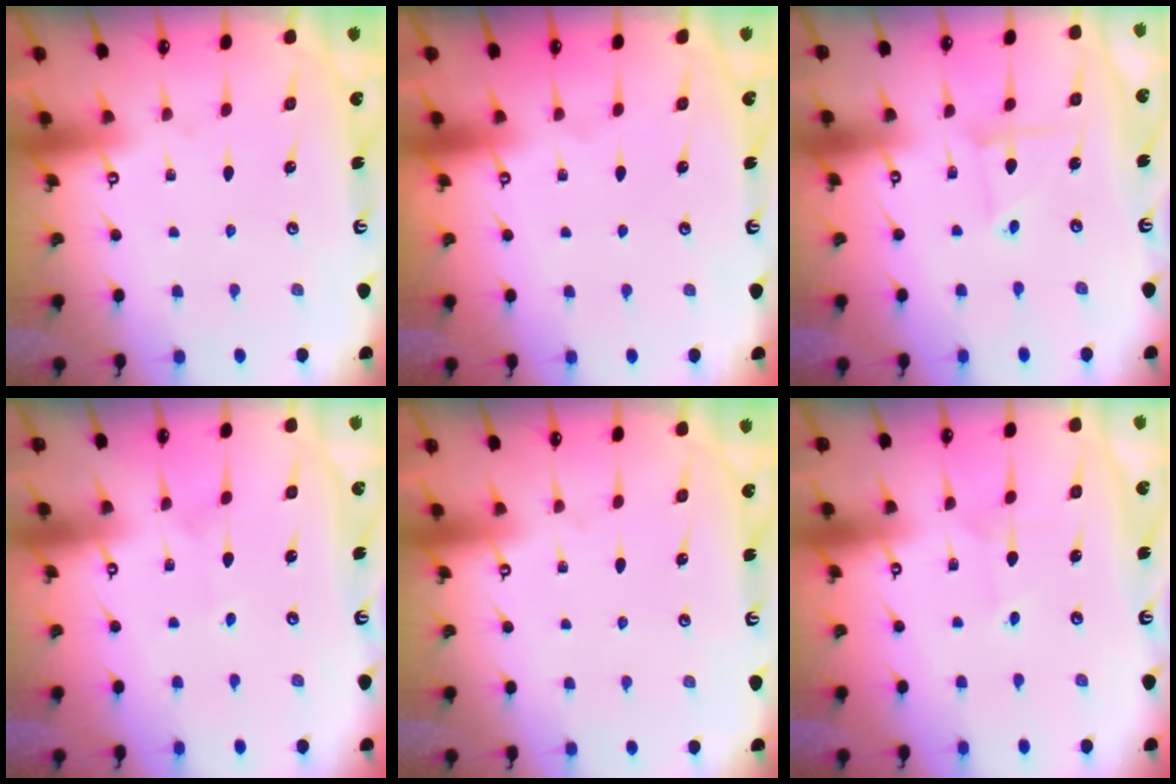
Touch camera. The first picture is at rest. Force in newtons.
{"total": 0.0}
{"total": 2.8, "press": 2.8, "slide": 0.3}
{"total": 1.1, "press": 1.1, "slide": 0.1}
{"total": 0.0}
{"total": 1.8, "press": 1.8, "slide": 0.2}